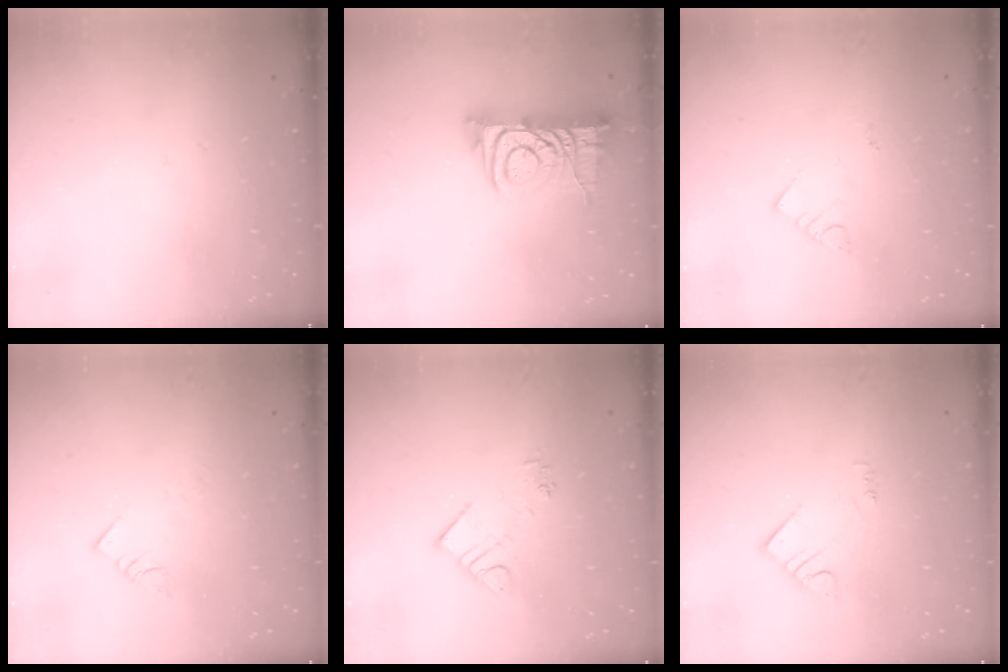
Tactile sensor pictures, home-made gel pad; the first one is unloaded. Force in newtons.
{"total": 12.5, "press": 12.4, "slide": 1.3}
{"total": 2.7, "press": 2.7, "slide": 0.6}
{"total": 3.4, "press": 3.3, "slide": 0.4}
{"total": 7.7, "press": 7.7, "slide": 0.2}
{"total": 3.1, "press": 3.0, "slide": 0.4}